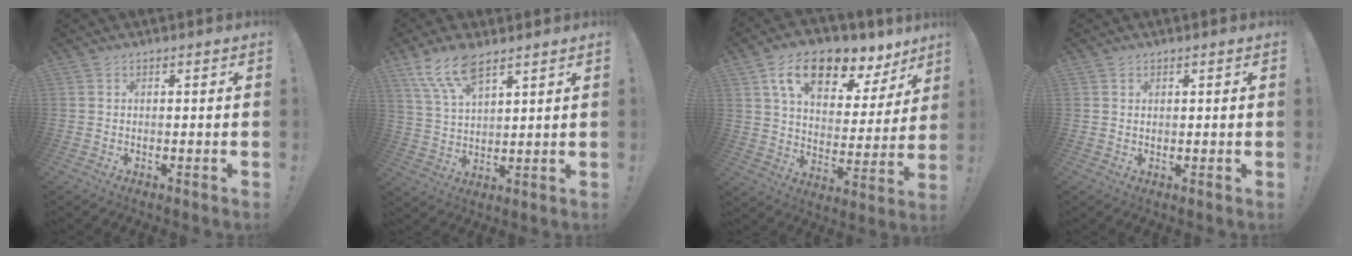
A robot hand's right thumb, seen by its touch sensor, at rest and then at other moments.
{"total": 10.4, "force": [7.4, 3.9, 6.2], "torque": [-0.128, -0.029, 0.141]}
{"total": 16.2, "force": [9.8, 8.2, 10.1], "torque": [-0.165, -0.049, 0.170]}
{"total": 0.8, "force": [0.5, 0.5, 0.2], "torque": [-0.003, 0.000, 0.011]}